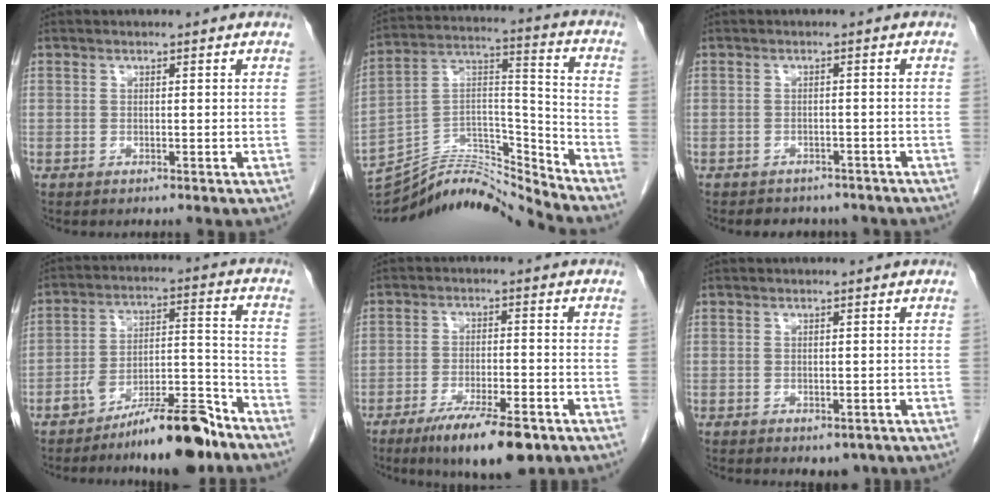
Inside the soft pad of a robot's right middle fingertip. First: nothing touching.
{"total": 17.1, "force": [-16.8, -0.5, 3.0], "torque": [-0.044, 0.047, -0.292]}
{"total": 6.7, "force": [-5.8, 3.0, 1.4], "torque": [-0.014, 0.009, -0.061]}
{"total": 13.3, "force": [-10.1, 2.5, 8.3], "torque": [-0.125, 0.028, -0.164]}
{"total": 10.7, "force": [-7.0, 2.0, 7.9], "torque": [-0.129, -0.020, -0.109]}
{"total": 2.1, "force": [-1.2, 1.2, 1.3], "torque": [-0.010, -0.003, -0.005]}